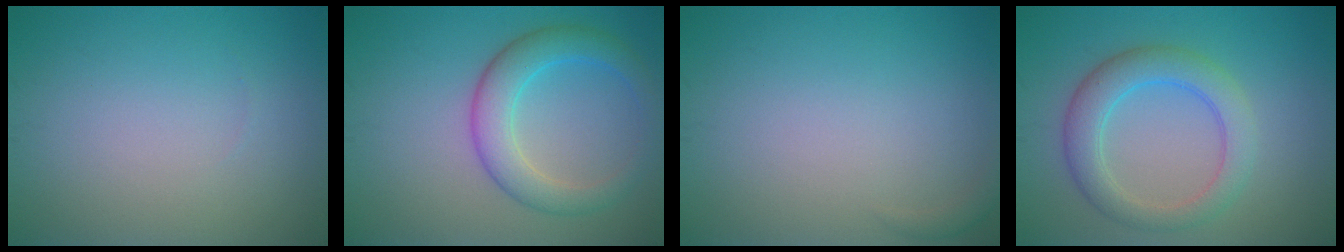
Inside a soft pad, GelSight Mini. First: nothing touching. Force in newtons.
{"total": 4.7, "press": 4.7, "slide": 0.1}
{"total": 0.7, "press": 0.7, "slide": 0.1}
{"total": 4.6, "press": 4.6, "slide": 0.1}